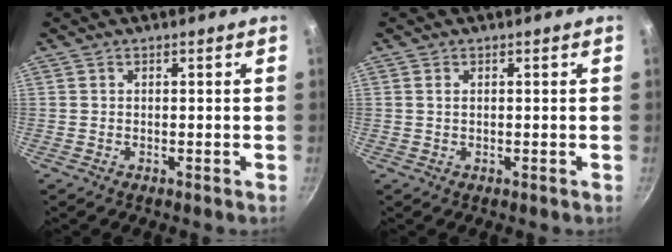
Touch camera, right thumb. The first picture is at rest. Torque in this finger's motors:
{"motor_torque": [-0.57, -0.14, 0.01, -0.37, -0.04]}